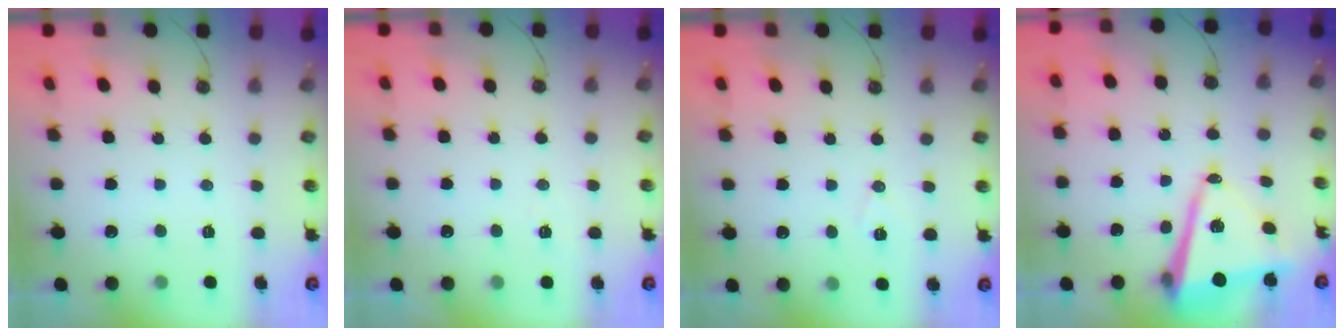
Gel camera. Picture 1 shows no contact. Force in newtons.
{"total": 4.5, "press": 3.2, "slide": 3.2}
{"total": 5.3, "press": 3.8, "slide": 3.7}
{"total": 11.9, "press": 11.6, "slide": 2.7}